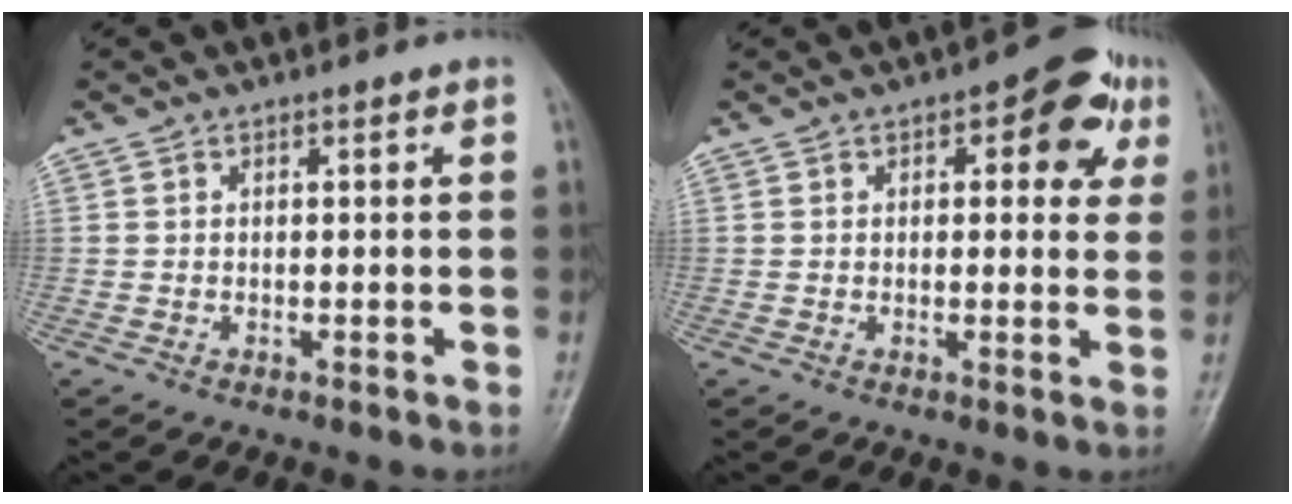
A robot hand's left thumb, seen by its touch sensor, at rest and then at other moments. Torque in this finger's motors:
{"motor_torque": [0.19, 0.22, 0.27, 0.16, 0.11]}